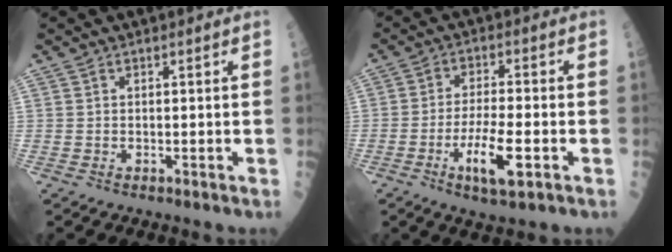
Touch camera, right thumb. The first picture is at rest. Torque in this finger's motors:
{"motor_torque": [-0.03, 0.30, 0.11, -0.16, 0.08]}